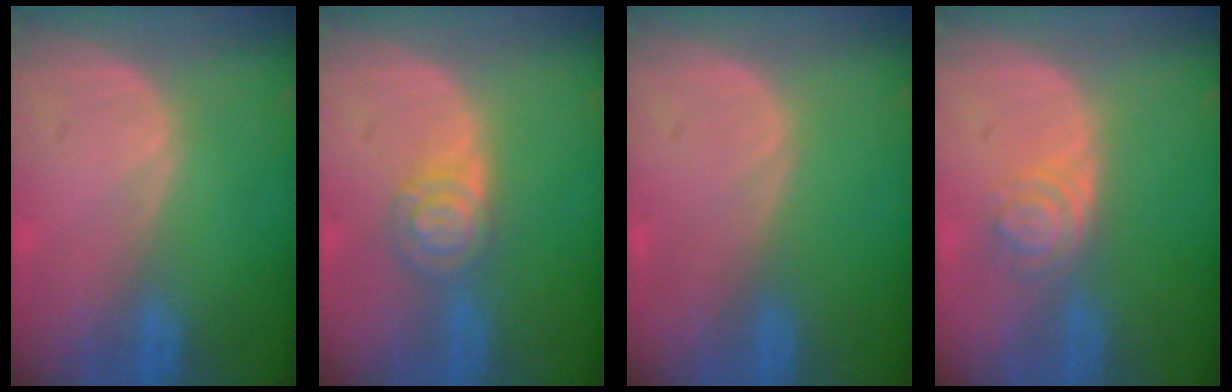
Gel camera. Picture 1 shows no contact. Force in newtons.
{"total": 4.8, "press": 4.8, "slide": 0.2}
{"total": 0.0}
{"total": 4.3, "press": 3.7, "slide": 2.2}